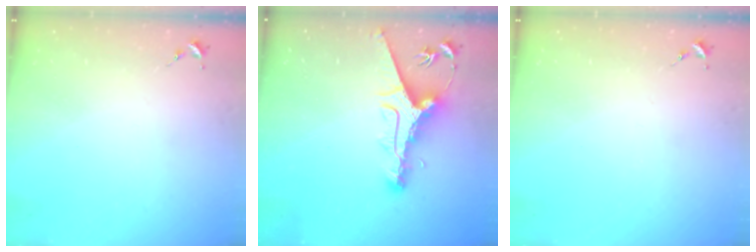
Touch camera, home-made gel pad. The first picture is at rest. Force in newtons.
{"total": 12.4, "press": 12.4, "slide": 0.9}
{"total": 0.0}